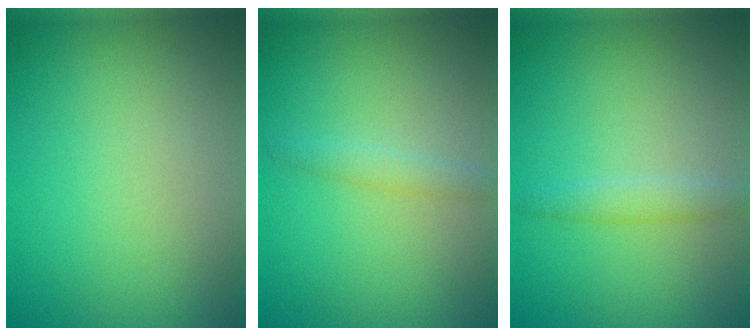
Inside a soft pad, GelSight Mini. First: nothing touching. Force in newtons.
{"total": 1.4, "press": 1.4, "slide": 0.0}
{"total": 1.7, "press": 1.7, "slide": 0.1}